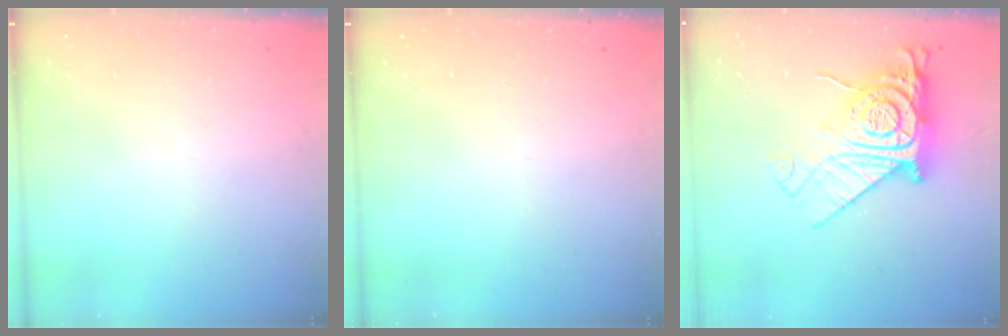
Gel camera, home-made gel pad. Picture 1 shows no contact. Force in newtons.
{"total": 0.0}
{"total": 16.0, "press": 15.9, "slide": 1.4}